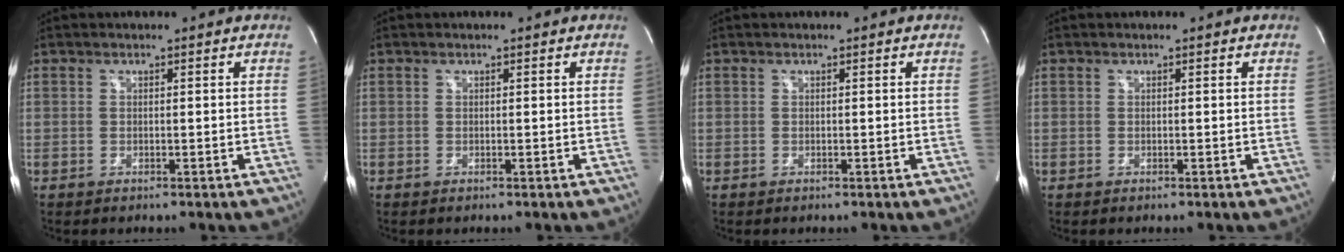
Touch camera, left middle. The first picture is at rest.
{"total": 0.0}
{"total": 0.0}
{"total": 0.0}